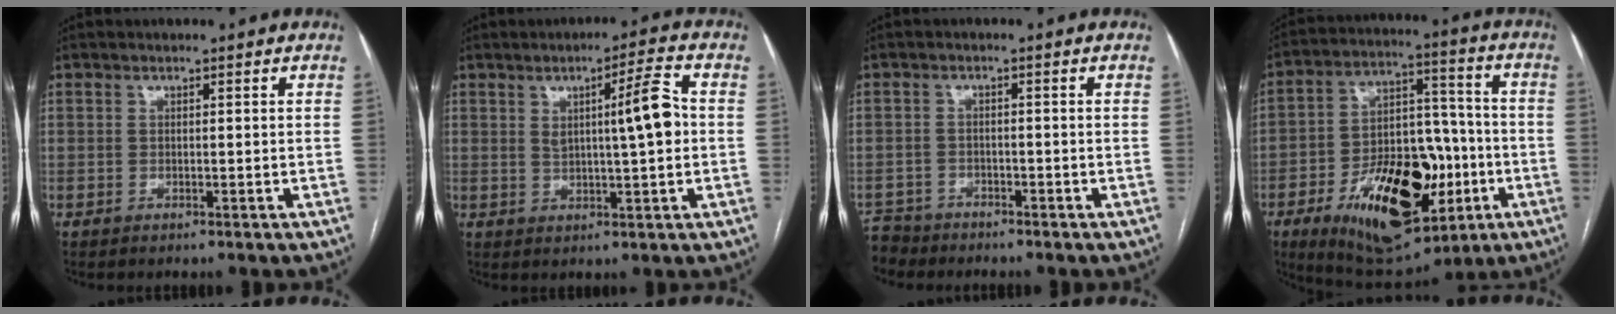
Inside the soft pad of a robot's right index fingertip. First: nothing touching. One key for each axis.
{"total": 7.2, "fx": 1.1, "fy": 0.5, "fz": 7.1, "tx": -0.109, "ty": 0.007, "tz": 0.016}
{"total": 4.6, "fx": -4.2, "fy": 1.6, "fz": -0.8, "tx": 0.018, "ty": -0.009, "tz": -0.082}
{"total": 22.5, "fx": -8.3, "fy": 10.7, "fz": 18.0, "tx": -0.312, "ty": 0.008, "tz": -0.117}